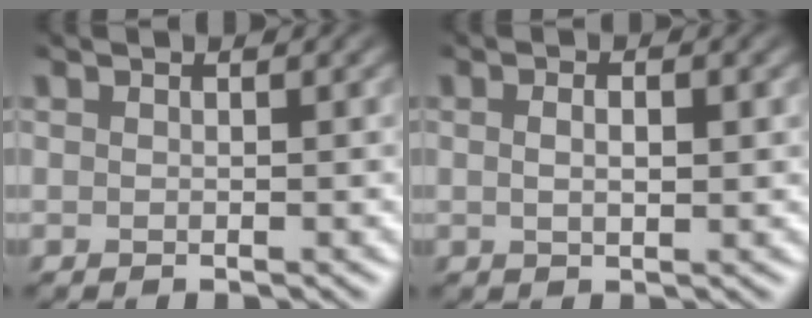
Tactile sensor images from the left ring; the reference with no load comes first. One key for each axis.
{"total": 1.6, "fx": -0.5, "fy": 0.5, "fz": 1.5, "tx": -0.023, "ty": -0.004, "tz": -0.001}